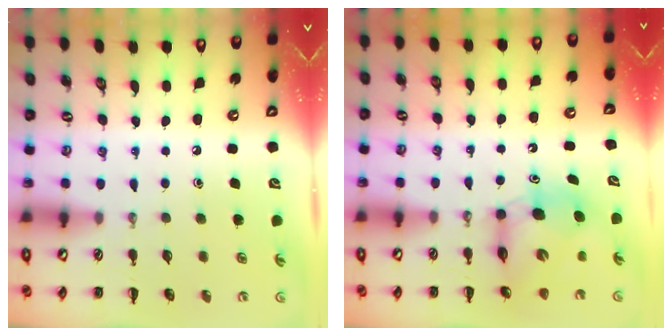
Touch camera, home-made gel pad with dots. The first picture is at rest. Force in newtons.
{"total": 8.9, "press": 8.7, "slide": 1.9}